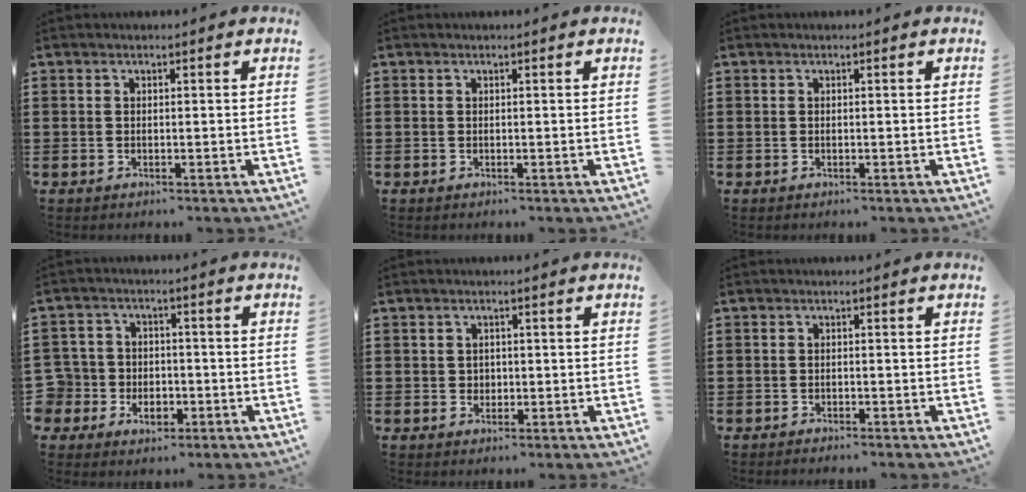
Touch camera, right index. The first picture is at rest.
{"total": 0.0}
{"total": 0.0}
{"total": 4.9, "force": [-1.5, 4.6, 0.8], "torque": [-0.046, 0.008, -0.033]}
{"total": 1.3, "force": [0.1, 1.3, 0.3], "torque": [-0.010, 0.007, 0.002]}
{"total": 0.8, "force": [-0.8, 0.1, 0.0], "torque": [-0.002, 0.001, -0.017]}